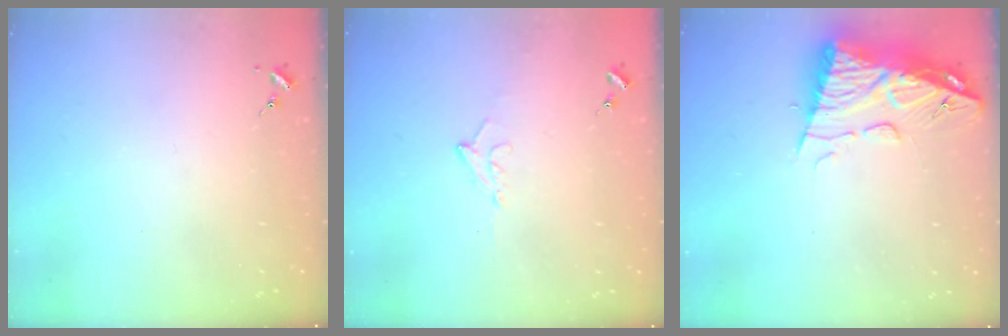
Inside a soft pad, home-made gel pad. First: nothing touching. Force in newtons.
{"total": 7.1, "press": 7.0, "slide": 1.2}
{"total": 12.5, "press": 12.5, "slide": 1.2}